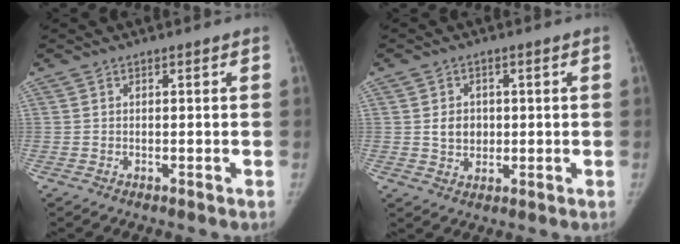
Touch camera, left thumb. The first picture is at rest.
{"total": 4.7, "force": [0.4, 3.9, 2.6], "torque": [-0.023, -0.002, 0.011]}